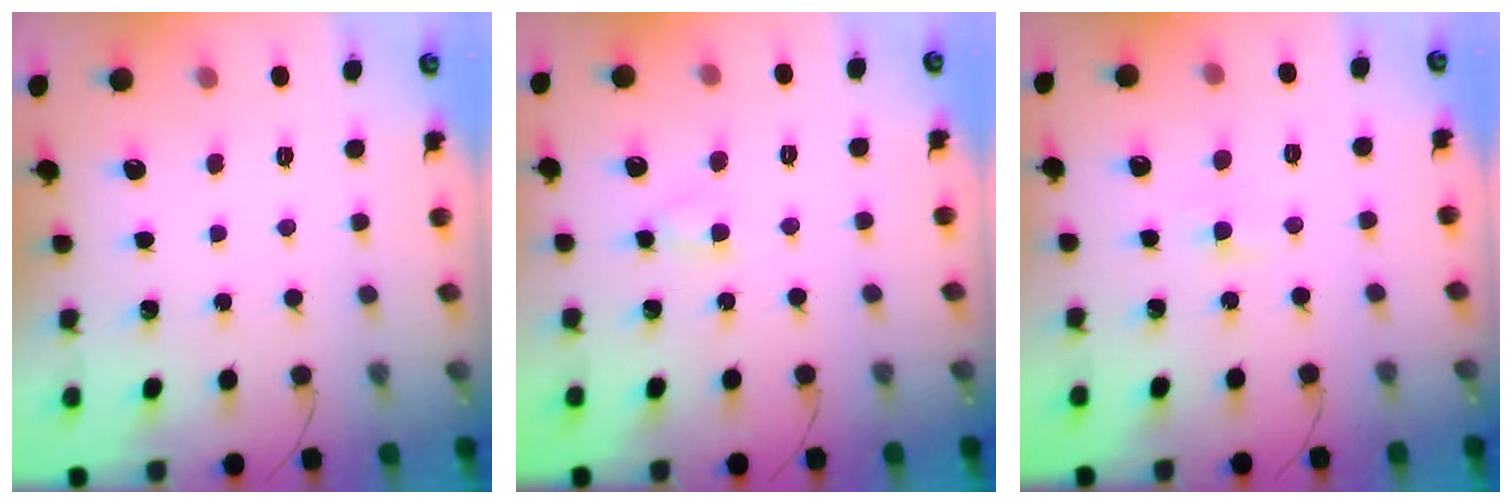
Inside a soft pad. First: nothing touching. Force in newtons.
{"total": 3.2, "press": 3.0, "slide": 1.2}
{"total": 1.8, "press": 1.6, "slide": 0.8}